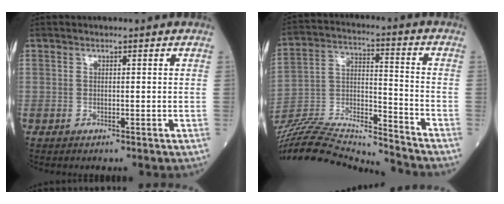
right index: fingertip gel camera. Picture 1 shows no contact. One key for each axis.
{"total": 20.8, "fx": -19.9, "fy": -0.3, "fz": 6.0, "tx": -0.131, "ty": 0.000, "tz": -0.340}